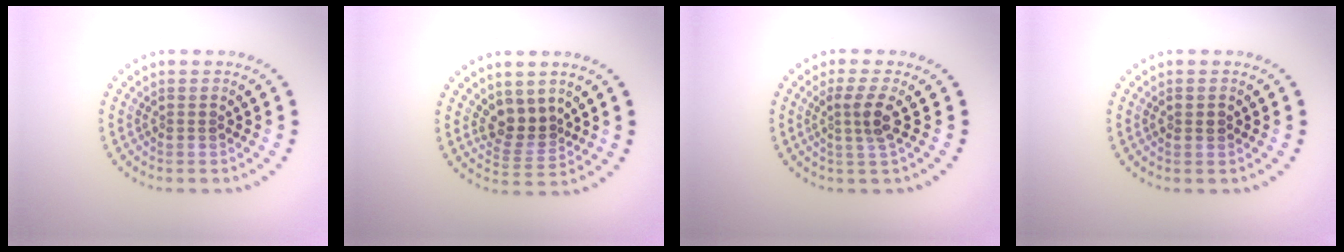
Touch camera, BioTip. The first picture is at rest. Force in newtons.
{"total": 2.6, "press": 2.1, "slide": 1.5}
{"total": 2.4, "press": 1.8, "slide": 1.5}
{"total": 0.9, "press": 0.9, "slide": 0.0}